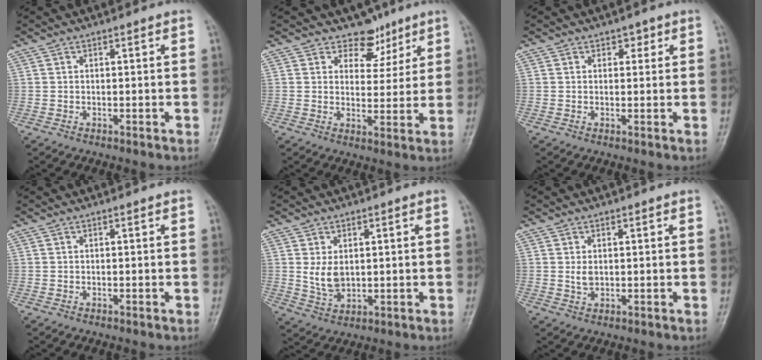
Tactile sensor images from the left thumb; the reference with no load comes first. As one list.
[{"total": 5.8, "force": [4.3, 3.9, 0.8], "torque": [0.021, -0.026, 0.067]}, {"total": 1.6, "force": [0.9, 1.2, 0.6], "torque": [0.010, -0.003, 0.008]}, {"total": 0.0}, {"total": 4.8, "force": [0.9, 3.3, 3.4], "torque": [-0.049, -0.014, 0.029]}, {"total": 1.8, "force": [0.4, 1.3, 1.2], "torque": [-0.017, -0.005, 0.012]}]